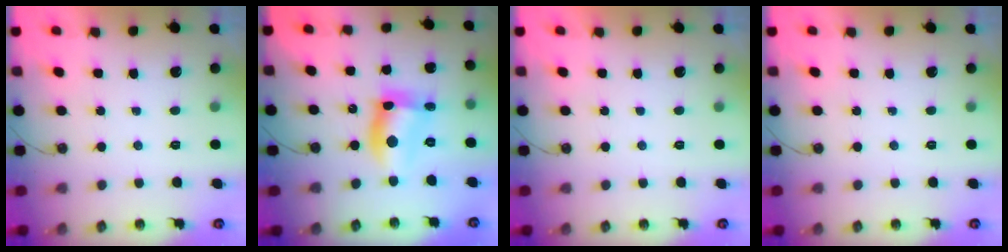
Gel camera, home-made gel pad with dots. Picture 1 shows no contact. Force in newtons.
{"total": 12.5, "press": 12.0, "slide": 3.4}
{"total": 0.0}
{"total": 0.0}